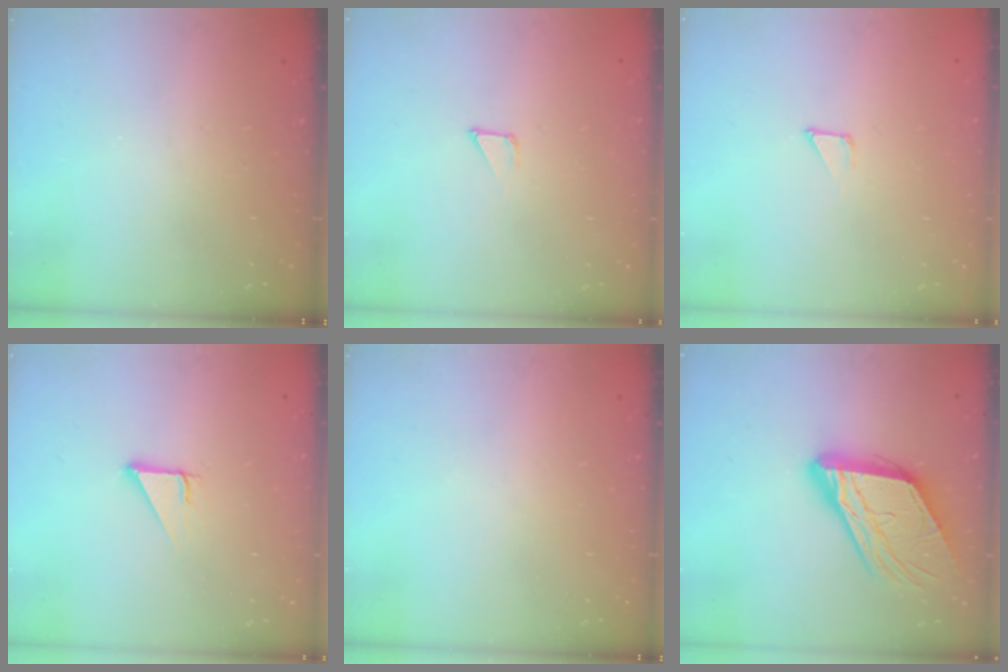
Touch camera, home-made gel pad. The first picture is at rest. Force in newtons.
{"total": 1.7, "press": 1.7, "slide": 0.0}
{"total": 1.7, "press": 1.7, "slide": 0.0}
{"total": 2.7, "press": 2.7, "slide": 0.3}
{"total": 0.0}
{"total": 18.3, "press": 18.2, "slide": 1.8}